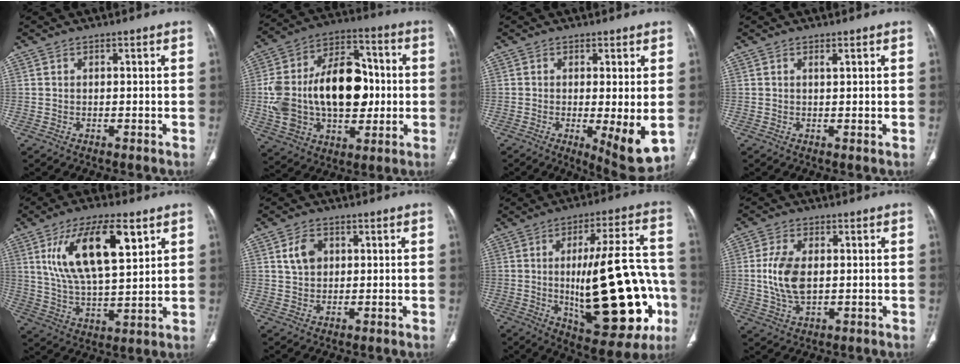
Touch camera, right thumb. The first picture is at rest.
{"total": 25.9, "force": [0.0, 16.5, 20.0], "torque": [-0.340, 0.031, 0.017]}
{"total": 9.1, "force": [-1.5, 2.0, 8.8], "torque": [-0.131, -0.029, -0.020]}
{"total": 1.1, "force": [0.5, -0.1, 1.0], "torque": [-0.020, -0.004, 0.007]}
{"total": 17.5, "force": [7.1, 6.9, 14.4], "torque": [-0.244, -0.023, 0.133]}
{"total": 4.8, "force": [1.5, 3.5, 2.9], "torque": [-0.043, -0.001, 0.030]}
{"total": 28.3, "force": [-4.9, 9.9, 26.0], "torque": [-0.361, 0.015, -0.053]}
{"total": 8.7, "force": [0.6, 4.9, 7.2], "torque": [-0.148, -0.010, 0.014]}